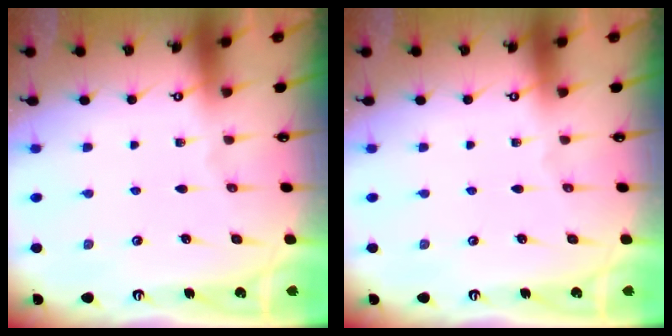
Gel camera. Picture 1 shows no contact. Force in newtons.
{"total": 0.0}